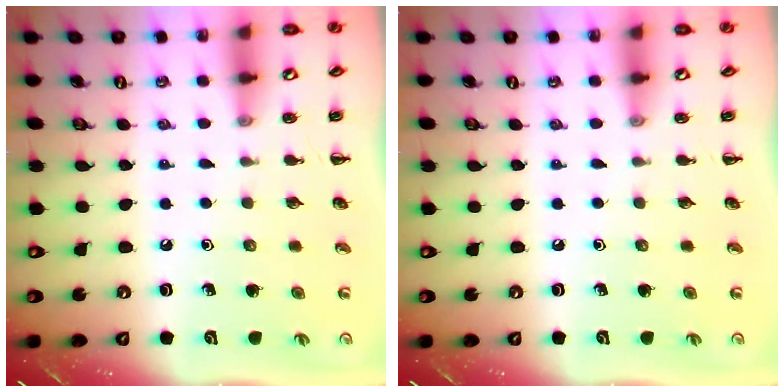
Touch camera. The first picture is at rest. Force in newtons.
{"total": 0.0}